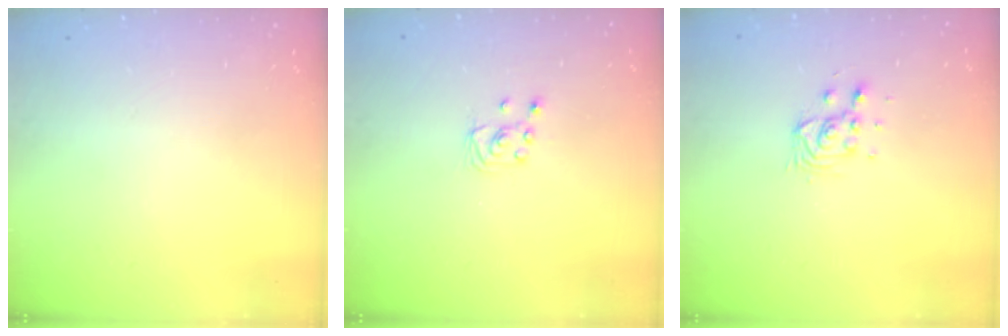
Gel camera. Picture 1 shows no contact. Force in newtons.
{"total": 3.1, "press": 3.1, "slide": 0.2}
{"total": 4.8, "press": 4.8, "slide": 0.9}